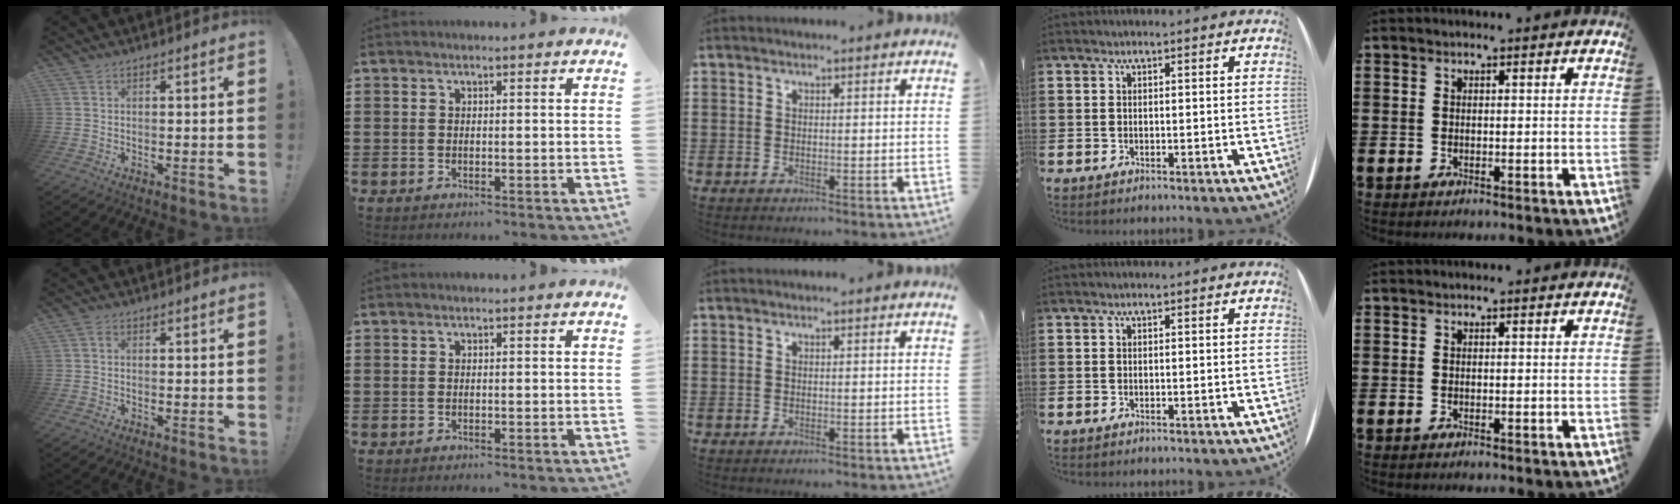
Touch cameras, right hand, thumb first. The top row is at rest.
{"thumb": {"total": 0.7, "force": [-0.2, 0.4, 0.5], "torque": [-0.011, 0.002, -0.005]}}